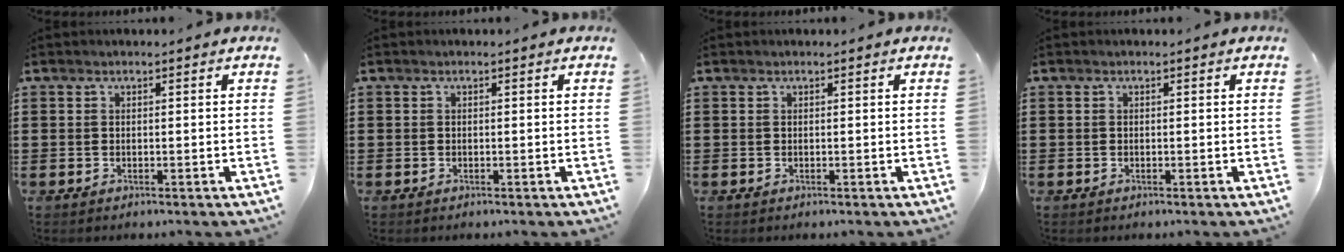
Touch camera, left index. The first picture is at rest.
{"total": 0.0}
{"total": 0.0}
{"total": 0.0}